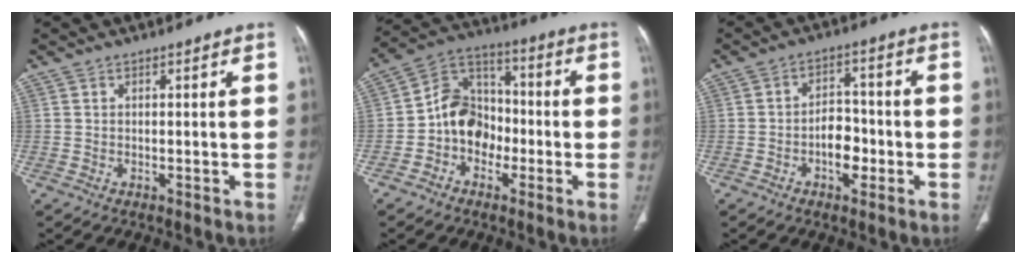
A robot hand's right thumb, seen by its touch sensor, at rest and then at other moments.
{"total": 10.9, "force": [-2.7, 8.9, 5.7], "torque": [-0.065, 0.043, -0.062]}
{"total": 6.3, "force": [-2.1, 3.9, 4.4], "torque": [-0.045, 0.024, -0.038]}